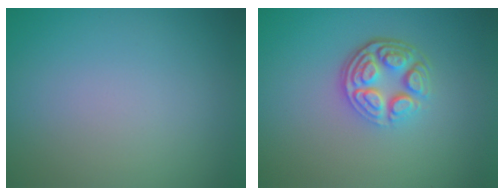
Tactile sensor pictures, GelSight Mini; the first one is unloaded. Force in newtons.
{"total": 4.6, "press": 3.3, "slide": 3.2}